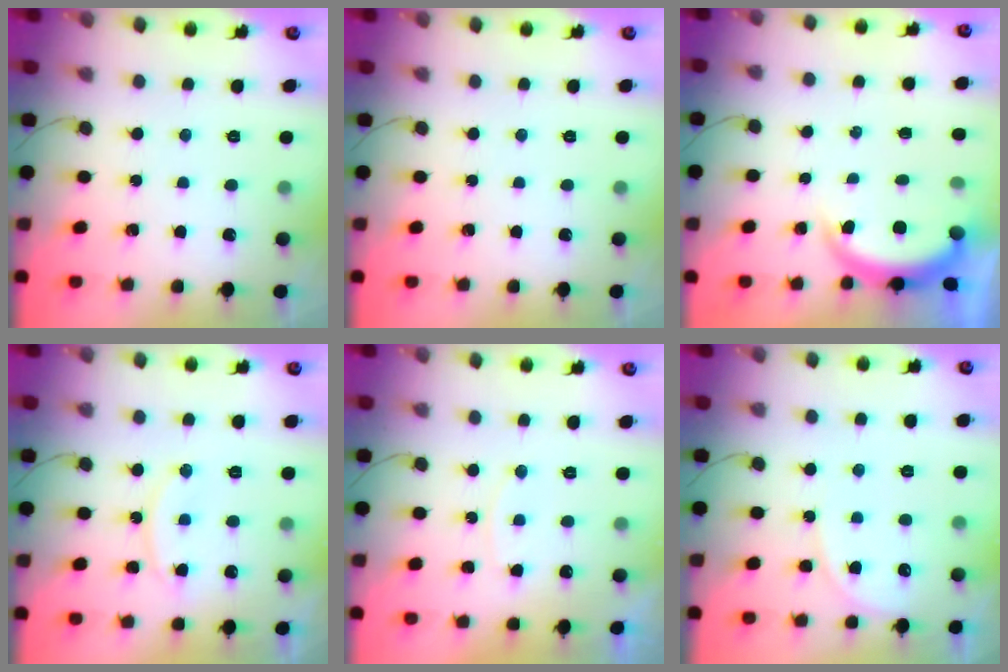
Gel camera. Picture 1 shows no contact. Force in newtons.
{"total": 0.0}
{"total": 4.0, "press": 4.0, "slide": 0.5}
{"total": 11.9, "press": 11.9, "slide": 0.8}
{"total": 5.9, "press": 5.9, "slide": 0.6}
{"total": 6.7, "press": 6.7, "slide": 0.5}